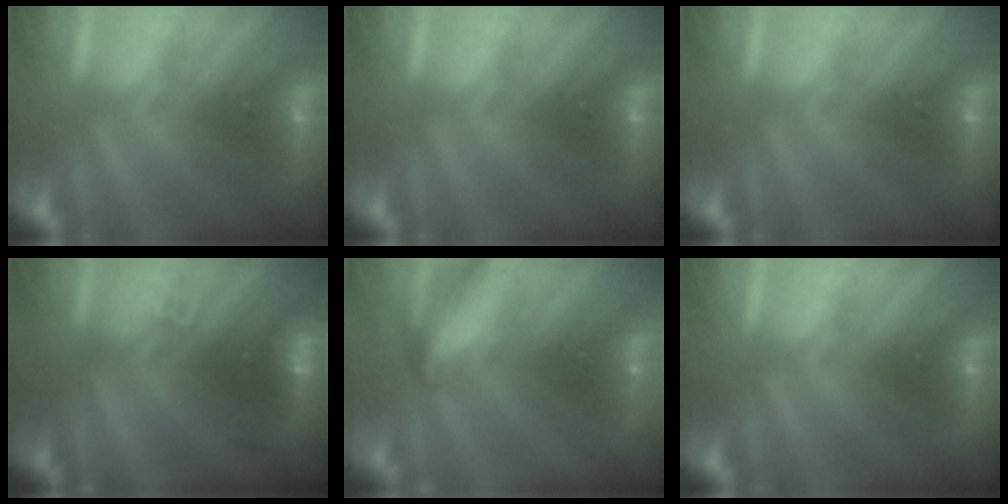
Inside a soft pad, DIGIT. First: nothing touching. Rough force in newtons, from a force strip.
{"total": 0.0}
{"total": 0.0}
{"total": 3.4}
{"total": 7.6}
{"total": 0.0}